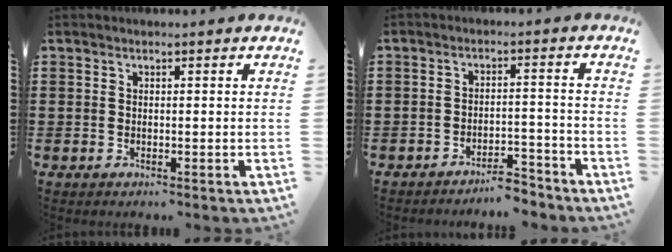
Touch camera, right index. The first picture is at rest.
{"total": 4.1, "force": [-4.0, 0.4, 1.0], "torque": [-0.020, 0.004, -0.081]}